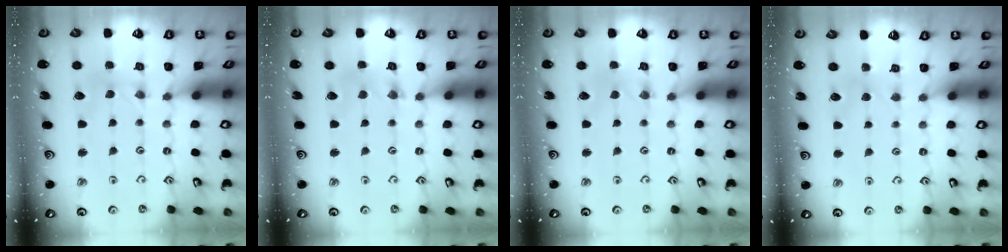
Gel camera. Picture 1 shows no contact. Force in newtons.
{"total": 1.4, "press": 1.4, "slide": 0.3}
{"total": 0.6, "press": 0.6, "slide": 0.2}
{"total": 1.9, "press": 1.8, "slide": 0.4}